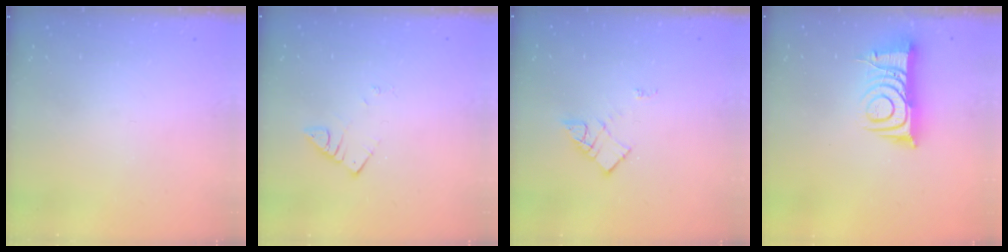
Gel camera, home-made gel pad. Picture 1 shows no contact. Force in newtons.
{"total": 2.7, "press": 2.7, "slide": 0.2}
{"total": 8.7, "press": 8.7, "slide": 0.5}
{"total": 10.3, "press": 10.3, "slide": 1.1}